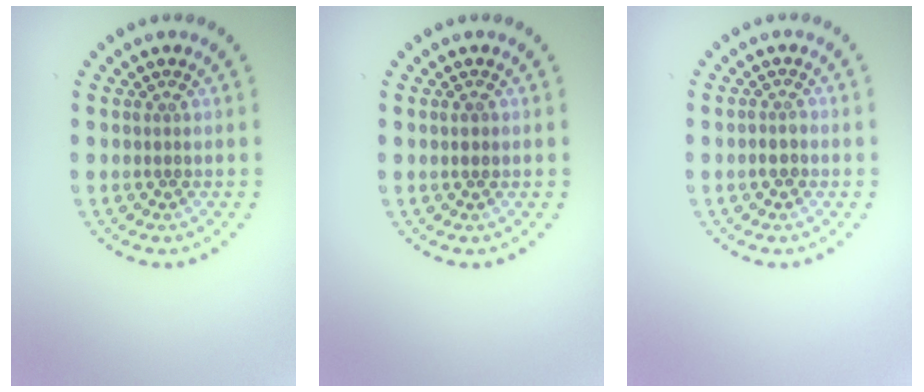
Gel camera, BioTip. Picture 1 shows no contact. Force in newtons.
{"total": 0.9, "press": 0.8, "slide": 0.3}
{"total": 1.3, "press": 1.1, "slide": 0.6}